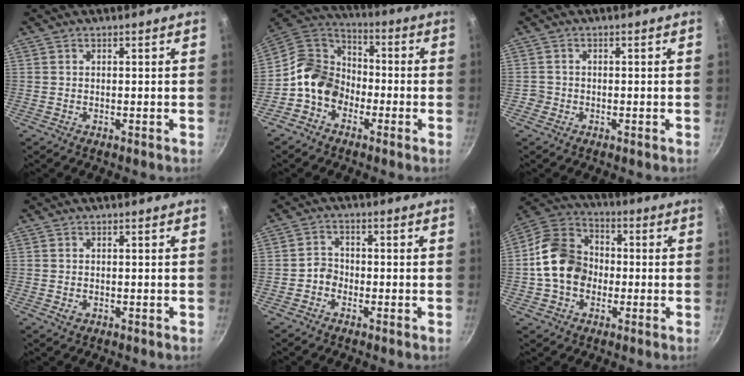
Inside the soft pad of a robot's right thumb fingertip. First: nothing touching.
{"total": 11.5, "force": [-3.7, 9.3, 5.6], "torque": [-0.060, 0.048, -0.092]}
{"total": 1.3, "force": [-0.5, 1.2, 0.1], "torque": [0.005, 0.009, -0.008]}
{"total": 1.4, "force": [-0.4, 1.0, 0.8], "torque": [-0.014, 0.000, -0.006]}
{"total": 2.8, "force": [-1.4, 2.2, 0.9], "torque": [0.001, 0.021, -0.030]}
{"total": 13.7, "force": [-1.4, 11.2, 7.8], "torque": [-0.107, 0.033, -0.041]}